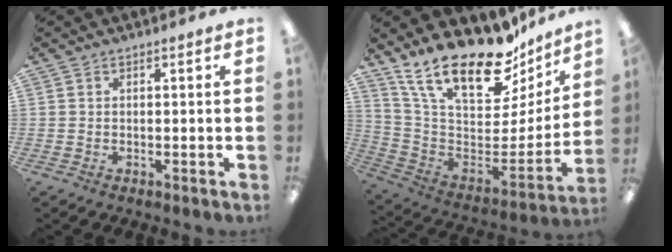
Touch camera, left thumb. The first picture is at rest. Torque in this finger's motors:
{"motor_torque": [0.90, 0.41, 0.97, -1.80, 0.12]}